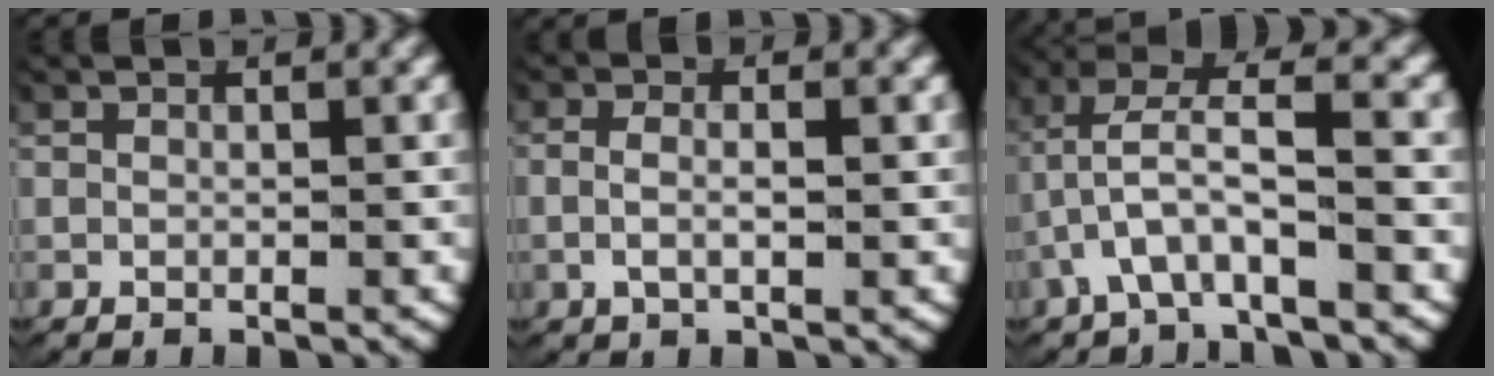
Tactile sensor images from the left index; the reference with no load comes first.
{"total": 2.2, "force": [-0.3, 0.9, 2.0], "torque": [-0.052, -0.009, -0.001]}
{"total": 4.5, "force": [0.5, 2.0, 4.0], "torque": [-0.075, 0.005, 0.010]}